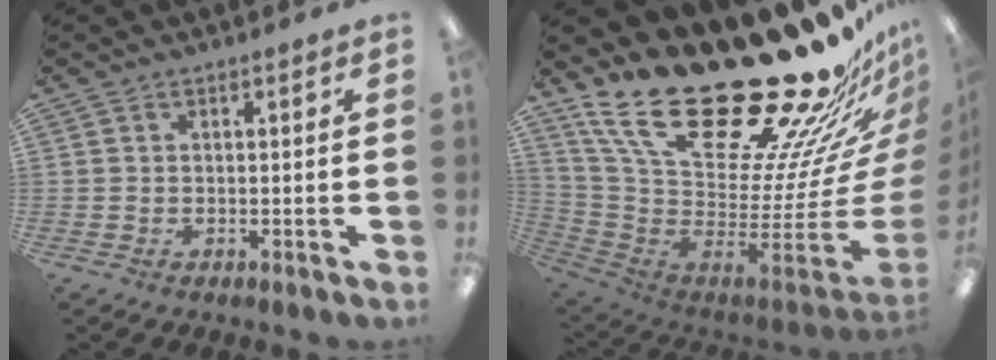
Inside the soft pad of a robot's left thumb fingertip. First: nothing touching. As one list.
[{"total": 34.5, "force": [24.3, 12.9, 20.8], "torque": [-0.281, -0.208, 0.460]}]